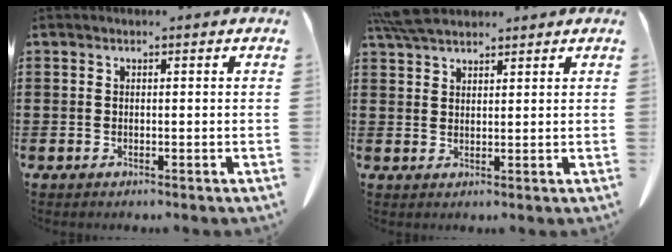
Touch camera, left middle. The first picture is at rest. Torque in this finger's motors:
{"motor_torque": [0.99, -0.94, 0.28, 0.10]}